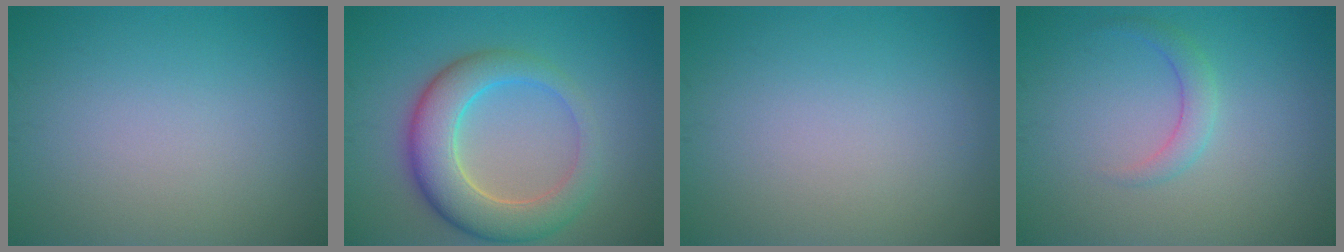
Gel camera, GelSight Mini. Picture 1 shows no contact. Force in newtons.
{"total": 7.0, "press": 6.9, "slide": 0.7}
{"total": 0.0}
{"total": 1.7, "press": 1.7, "slide": 0.1}